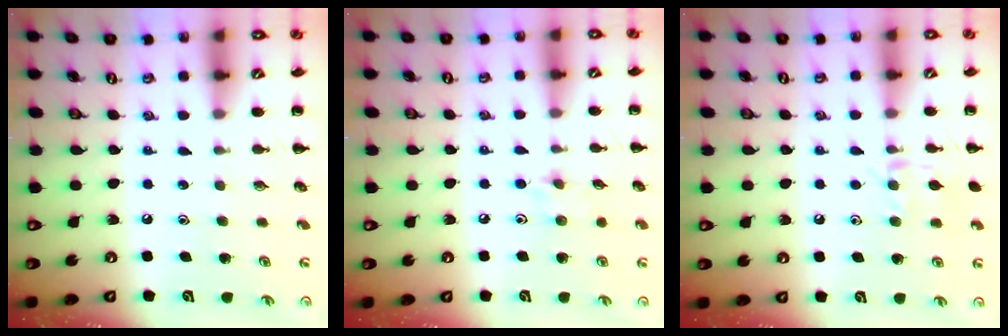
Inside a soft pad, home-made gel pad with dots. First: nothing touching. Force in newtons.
{"total": 5.9, "press": 5.7, "slide": 1.7}
{"total": 8.3, "press": 8.3, "slide": 0.8}